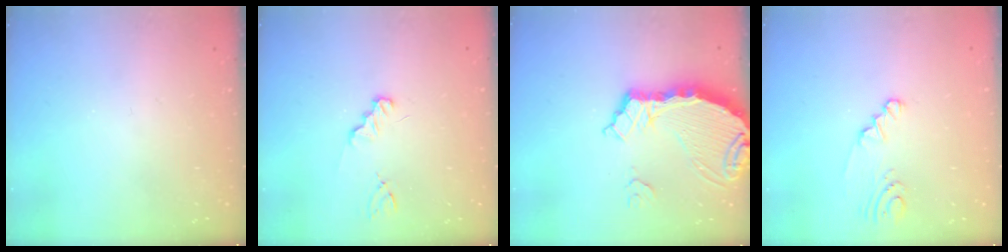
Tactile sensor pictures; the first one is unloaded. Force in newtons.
{"total": 1.2, "press": 1.2, "slide": 0.1}
{"total": 9.3, "press": 9.1, "slide": 2.1}
{"total": 1.2, "press": 1.2, "slide": 0.1}